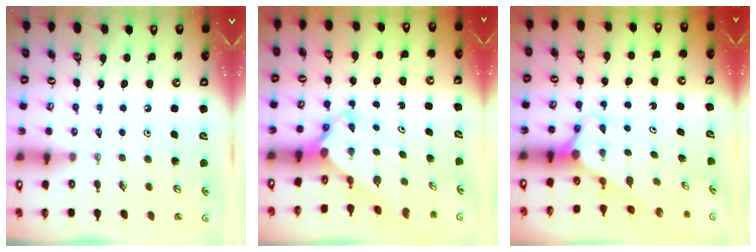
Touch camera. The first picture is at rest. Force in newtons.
{"total": 2.3, "press": 2.3, "slide": 0.2}
{"total": 2.7, "press": 2.7, "slide": 0.0}